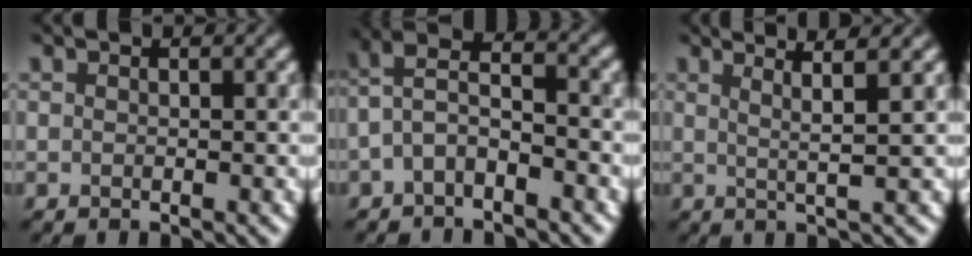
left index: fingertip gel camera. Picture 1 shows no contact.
{"total": 2.7, "force": [-1.7, 0.9, 1.8], "torque": [-0.051, 0.017, -0.029]}
{"total": 3.3, "force": [2.0, 0.2, 2.6], "torque": [-0.051, 0.013, 0.028]}